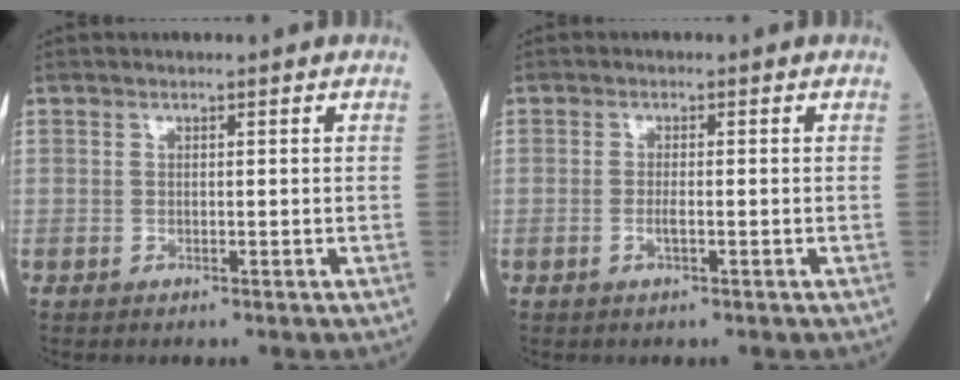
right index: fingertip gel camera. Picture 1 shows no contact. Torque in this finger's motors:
{"motor_torque": [-0.07, 0.07, -0.02, 0.00]}